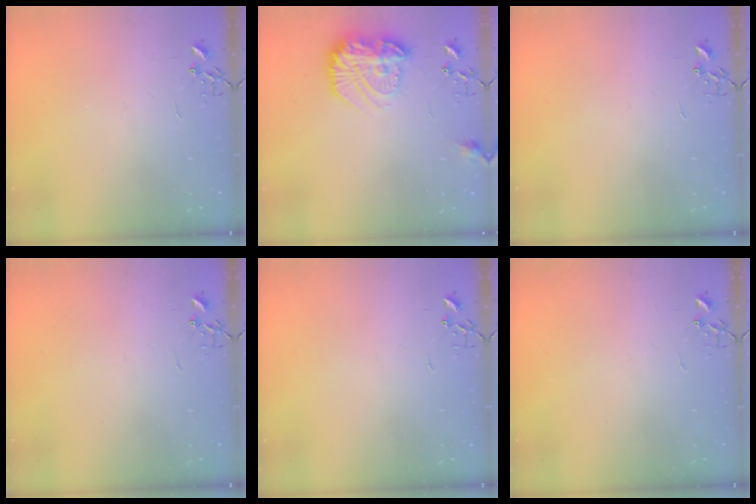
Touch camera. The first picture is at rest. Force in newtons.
{"total": 16.8, "press": 16.8, "slide": 1.2}
{"total": 0.0}
{"total": 0.0}
{"total": 0.0}
{"total": 0.0}